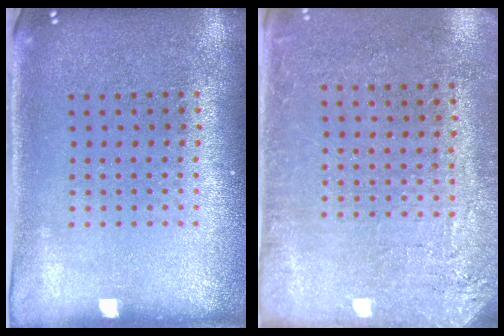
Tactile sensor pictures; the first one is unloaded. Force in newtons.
{"total": 2.7, "press": 2.4, "slide": 1.3}